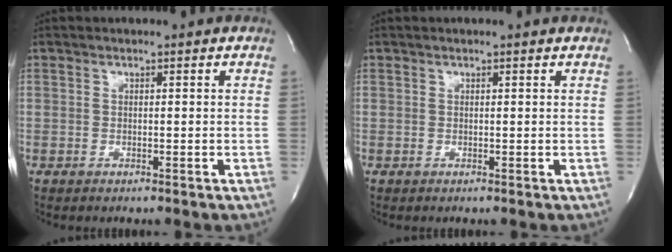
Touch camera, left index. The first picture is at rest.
{"total": 1.1, "force": [0.9, 0.1, 0.6], "torque": [-0.014, 0.012, 0.012]}